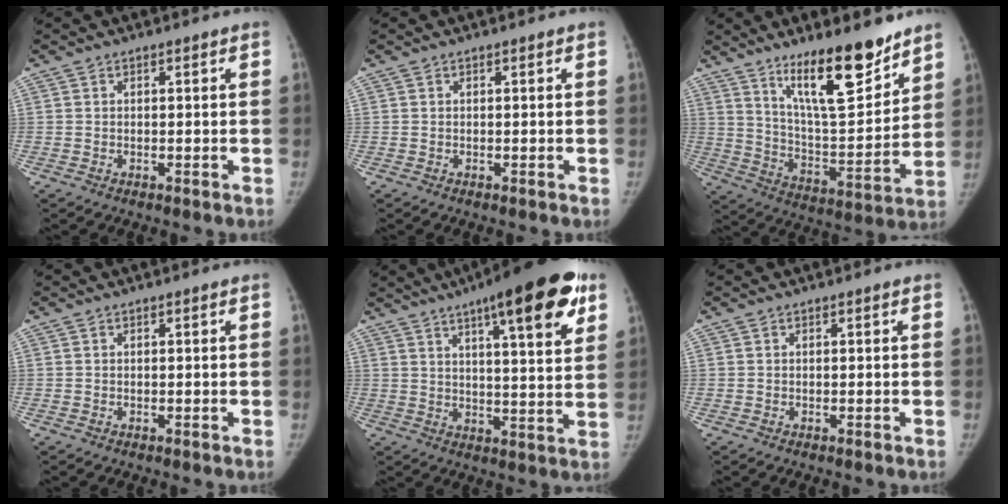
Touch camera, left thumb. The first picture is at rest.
{"total": 0.0}
{"total": 17.8, "force": [12.5, 4.7, 11.8], "torque": [-0.150, -0.092, 0.215]}
{"total": 0.0}
{"total": 19.9, "force": [10.7, 4.9, 16.1], "torque": [-0.206, -0.023, 0.148]}
{"total": 0.0}